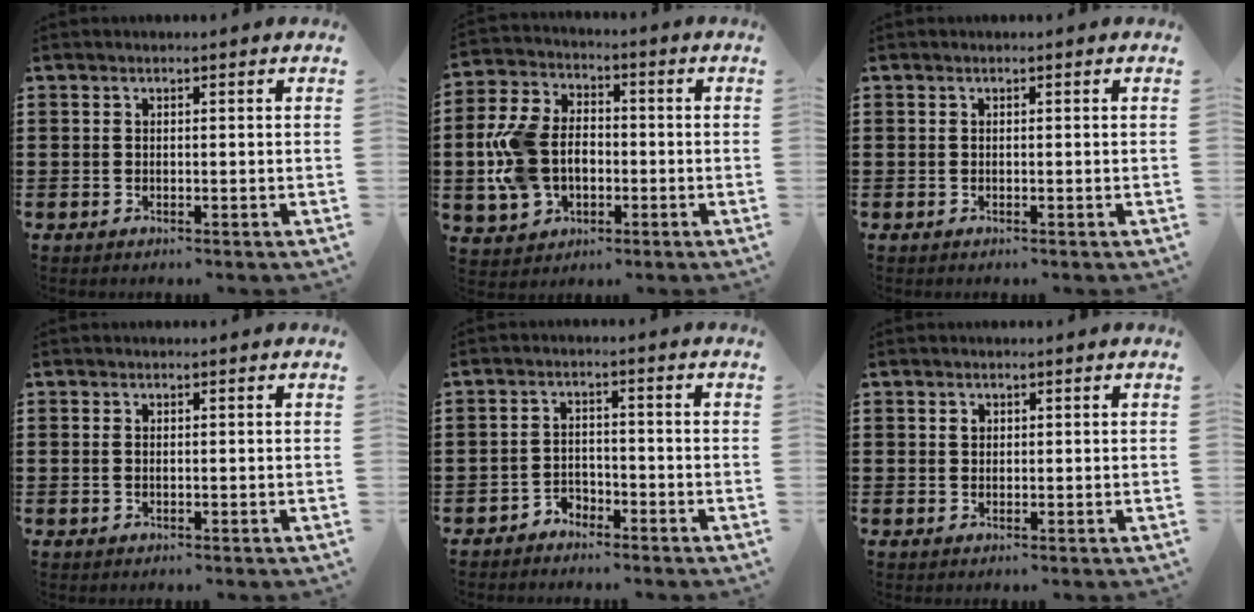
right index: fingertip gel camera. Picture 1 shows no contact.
{"total": 10.2, "force": [-0.9, 7.5, 6.9], "torque": [-0.189, 0.011, -0.024]}
{"total": 0.0}
{"total": 1.0, "force": [0.1, 0.6, 0.8], "torque": [-0.017, 0.005, 0.000]}
{"total": 2.6, "force": [-2.4, 1.0, -0.1], "torque": [-0.007, 0.005, -0.052]}
{"total": 1.1, "force": [0.4, 0.9, 0.5], "torque": [-0.011, 0.004, 0.008]}